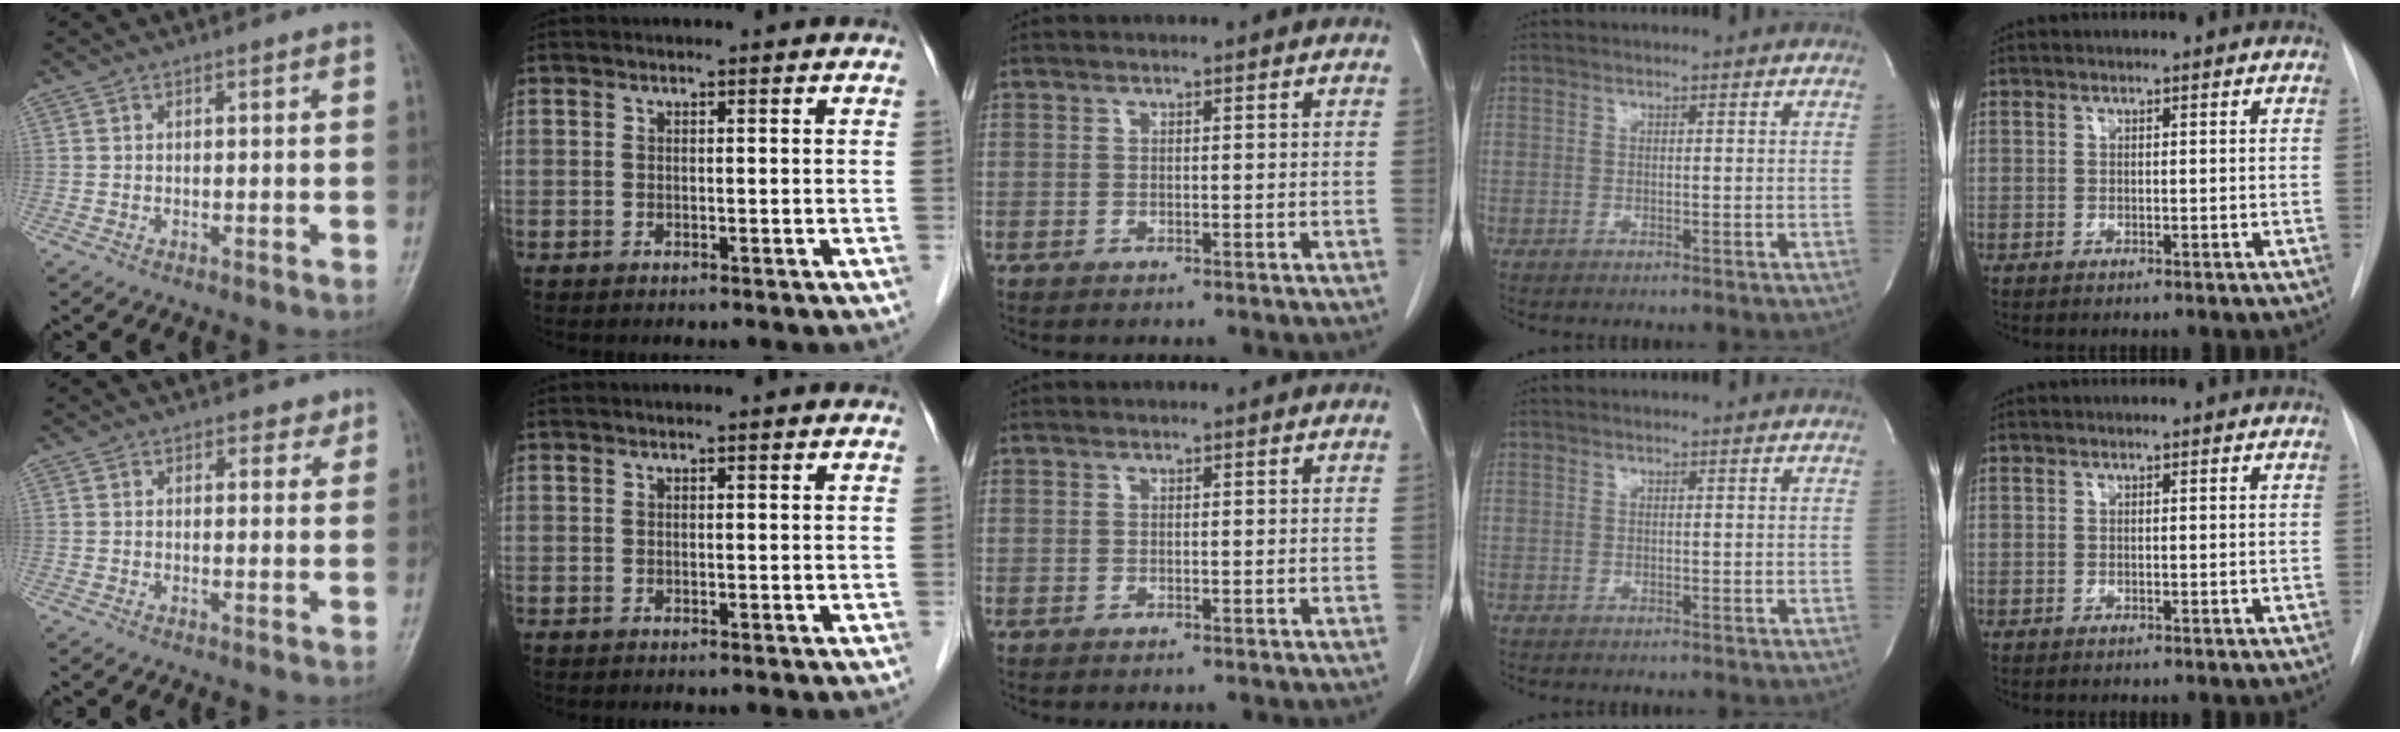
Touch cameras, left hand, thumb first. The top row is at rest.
{"thumb": {"total": 2.2, "force": [1.5, 1.4, 0.6], "torque": [0.012, -0.007, 0.016]}}